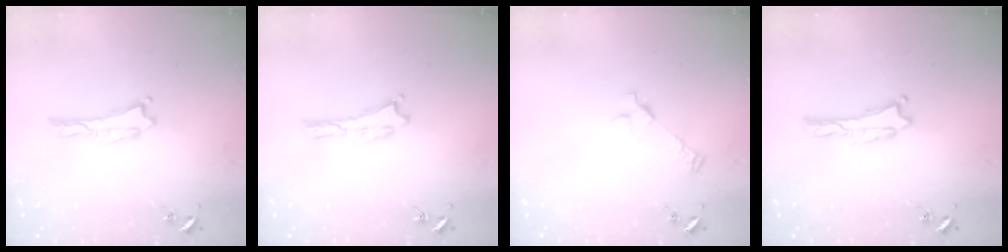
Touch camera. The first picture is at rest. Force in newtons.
{"total": 0.0}
{"total": 2.9, "press": 2.9, "slide": 0.2}
{"total": 0.0}